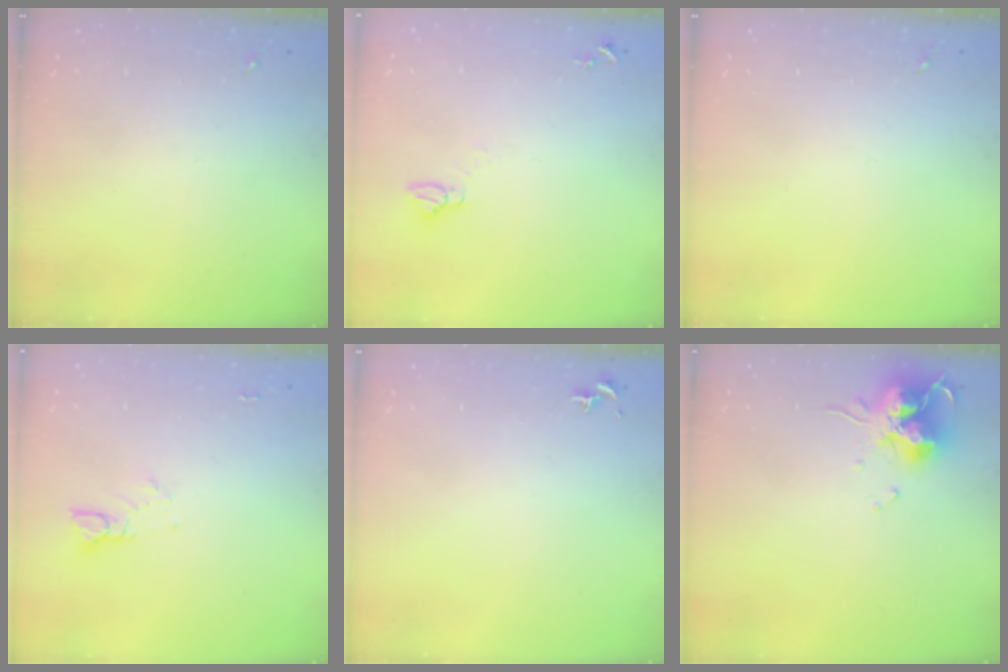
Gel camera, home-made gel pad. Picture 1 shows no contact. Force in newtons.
{"total": 2.8, "press": 2.8, "slide": 0.1}
{"total": 0.0}
{"total": 3.8, "press": 3.8, "slide": 0.2}
{"total": 0.7, "press": 0.5, "slide": 0.4}
{"total": 15.2, "press": 15.1, "slide": 2.0}